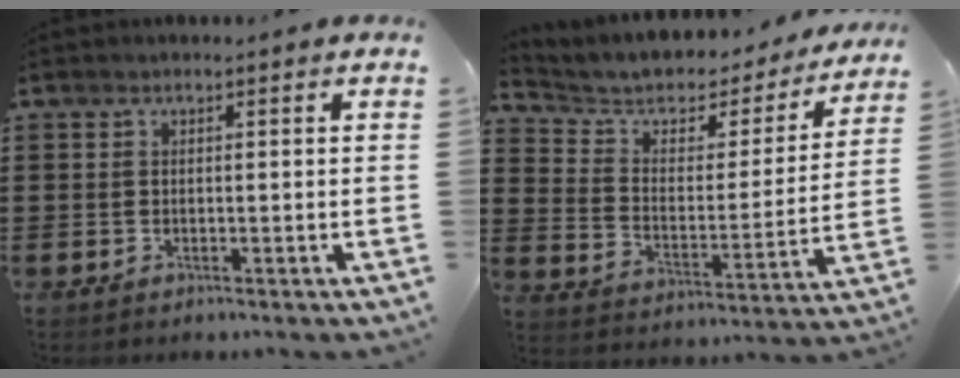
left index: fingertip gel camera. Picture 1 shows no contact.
{"total": 5.1, "force": [4.1, 2.6, 1.4], "torque": [-0.057, -0.033, 0.066]}